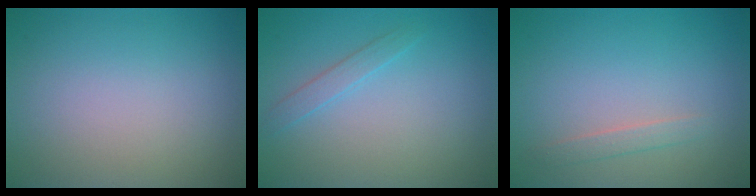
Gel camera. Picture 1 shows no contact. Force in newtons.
{"total": 1.3, "press": 1.3, "slide": 0.0}
{"total": 1.1, "press": 1.1, "slide": 0.1}